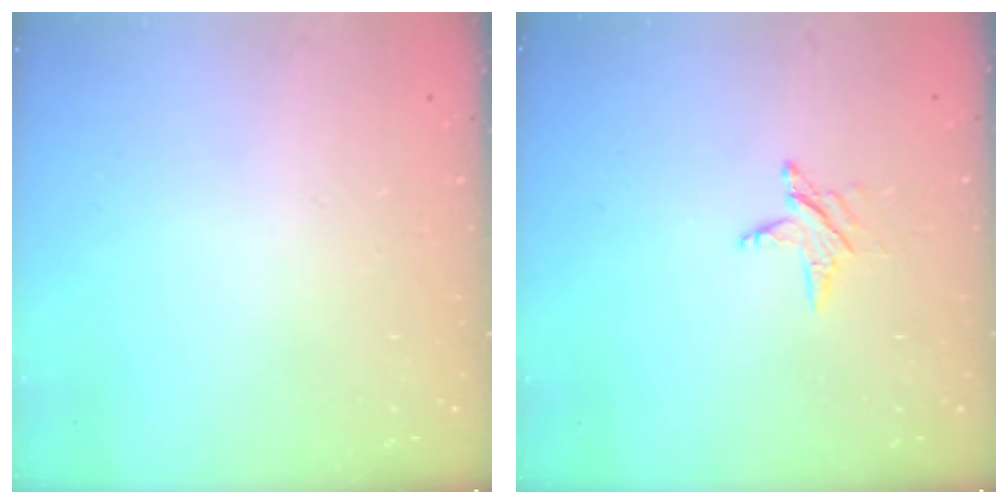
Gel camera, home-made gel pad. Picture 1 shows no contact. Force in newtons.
{"total": 3.9, "press": 3.9, "slide": 0.5}